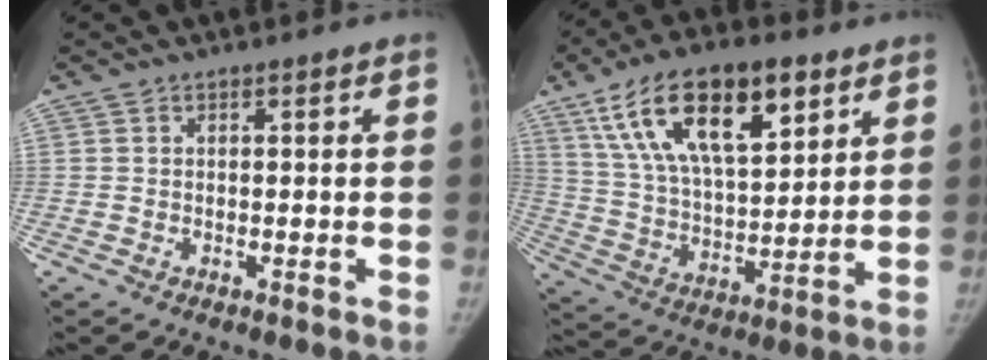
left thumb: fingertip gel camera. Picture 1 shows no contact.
{"total": 21.9, "force": [11.2, 9.8, 16.1], "torque": [-0.258, -0.026, 0.205]}